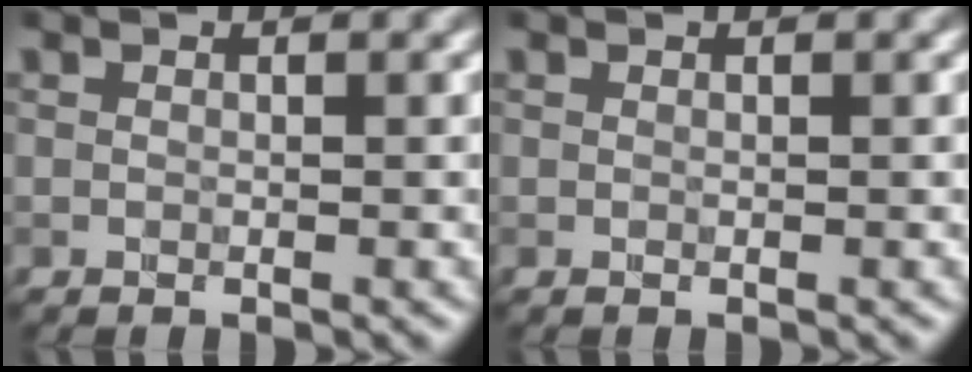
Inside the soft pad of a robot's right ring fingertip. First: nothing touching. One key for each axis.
{"total": 0.0}